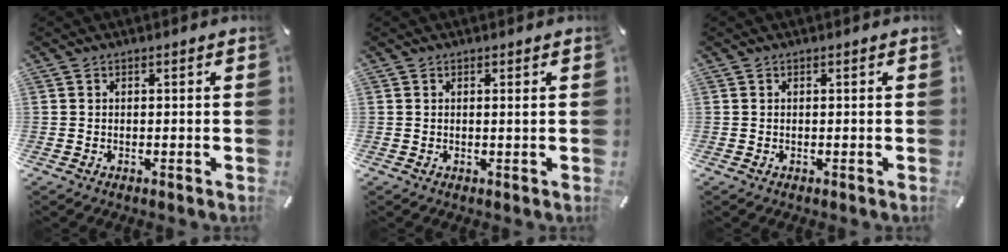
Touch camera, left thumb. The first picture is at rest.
{"total": 0.6, "force": [0.1, -0.1, 0.6], "torque": [-0.010, -0.002, 0.002]}
{"total": 0.0}